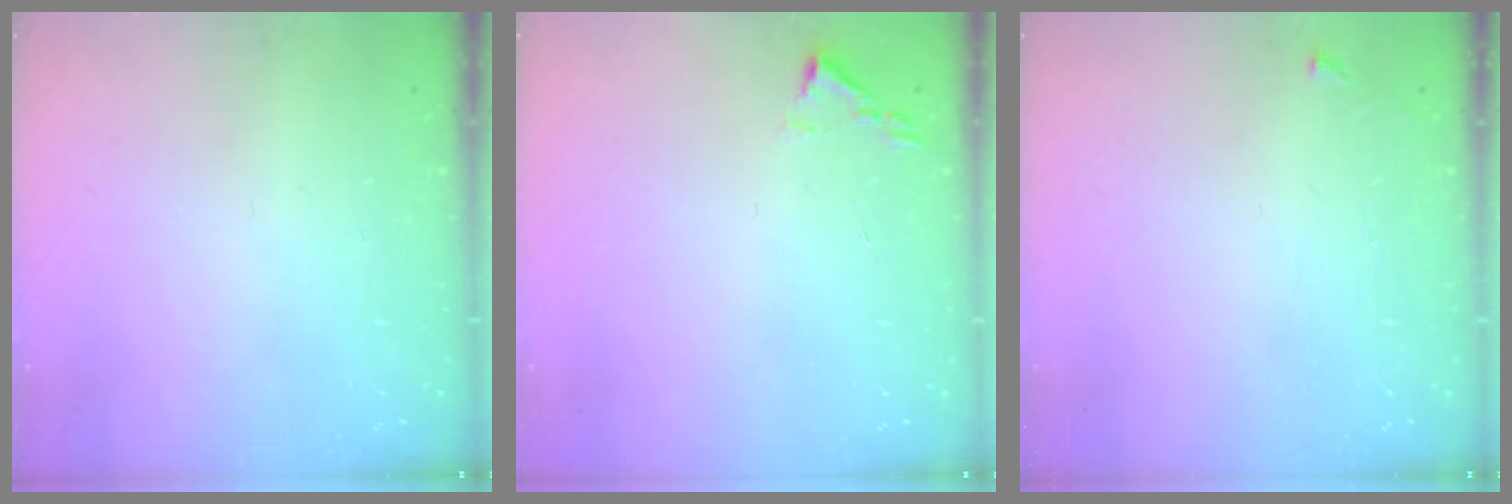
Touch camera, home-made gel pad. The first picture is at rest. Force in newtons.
{"total": 1.8, "press": 1.7, "slide": 0.2}
{"total": 2.6, "press": 2.6, "slide": 0.3}